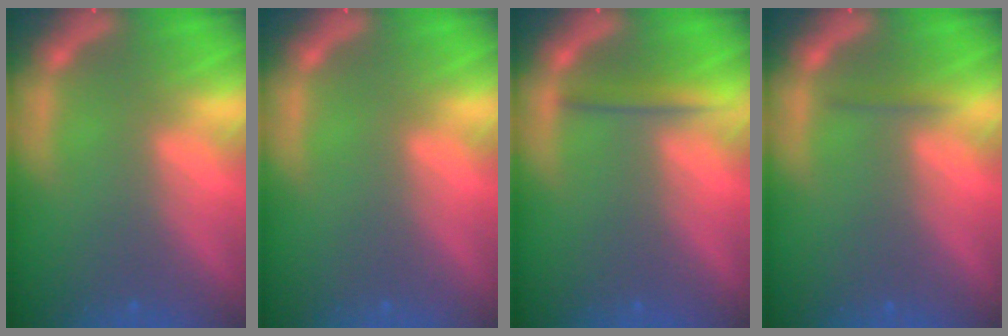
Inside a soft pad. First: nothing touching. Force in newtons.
{"total": 0.0}
{"total": 2.0}
{"total": 0.9}